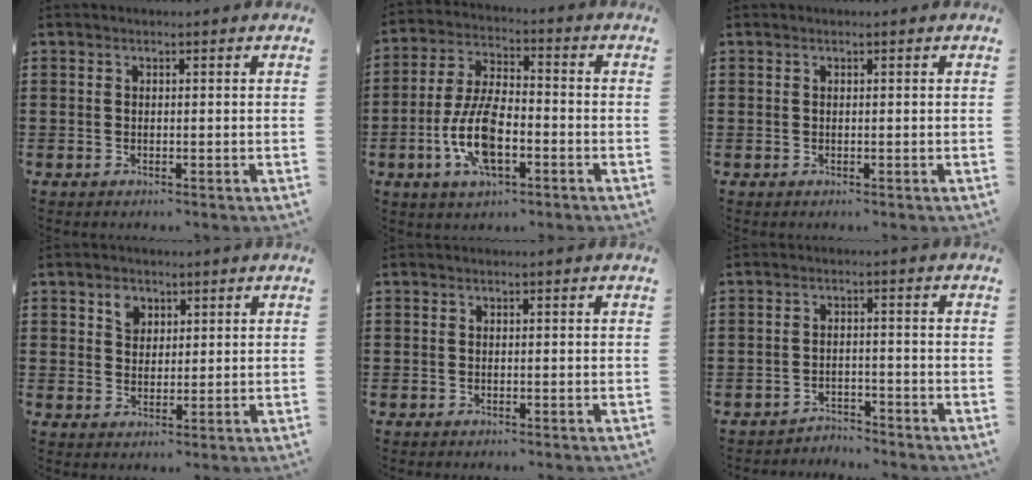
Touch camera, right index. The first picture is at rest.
{"total": 9.9, "force": [-3.2, 4.3, 8.4], "torque": [-0.192, -0.005, -0.064]}
{"total": 0.0}
{"total": 3.0, "force": [1.8, 2.2, 1.0], "torque": [-0.020, 0.005, 0.032]}
{"total": 0.0}
{"total": 2.7, "force": [-2.7, 0.3, -0.2], "torque": [-0.007, 0.001, -0.058]}